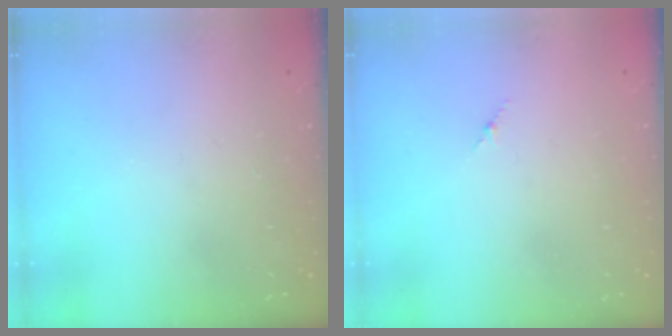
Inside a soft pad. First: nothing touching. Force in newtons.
{"total": 1.8, "press": 1.7, "slide": 0.6}